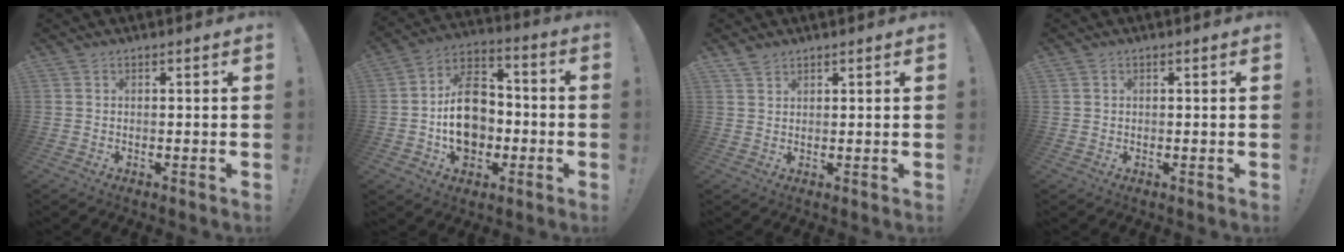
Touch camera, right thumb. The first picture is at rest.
{"total": 16.7, "force": [-2.1, 12.7, 10.6], "torque": [-0.165, 0.018, -0.034]}
{"total": 2.3, "force": [2.0, 1.0, 0.7], "torque": [-0.013, -0.010, 0.038]}
{"total": 0.8, "force": [0.3, 0.7, 0.0], "torque": [0.006, 0.000, 0.004]}